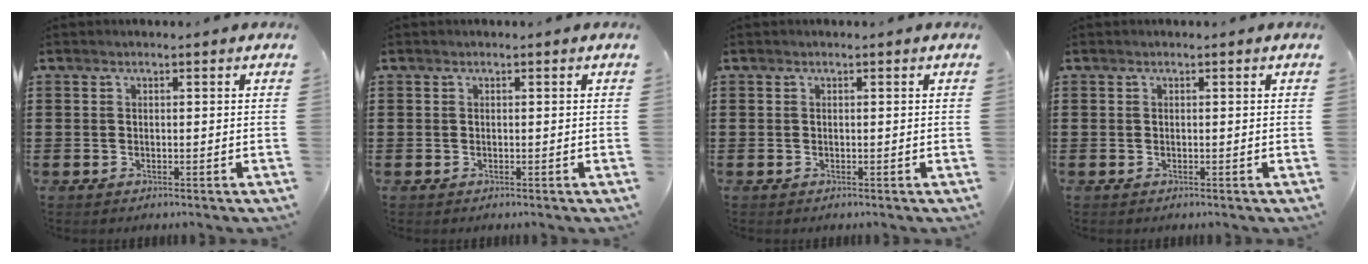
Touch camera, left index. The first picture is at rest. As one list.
[{"total": 0.0}, {"total": 0.0}, {"total": 0.0}]